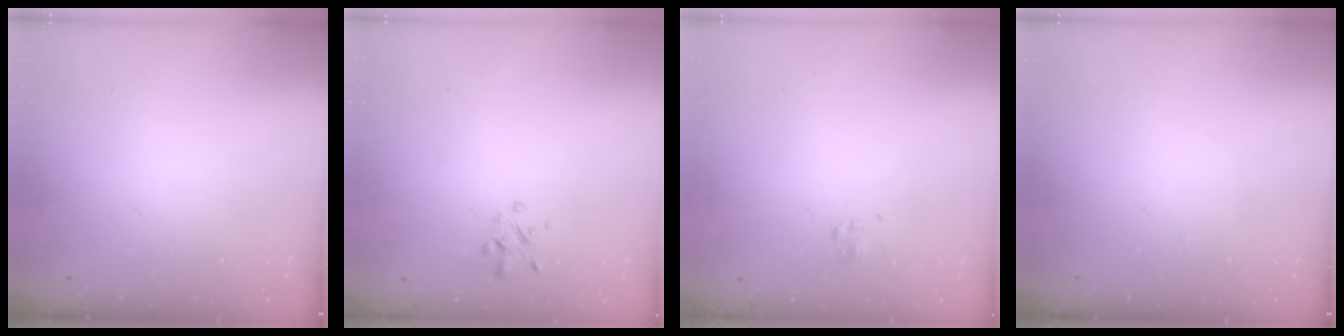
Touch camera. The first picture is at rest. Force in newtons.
{"total": 1.5, "press": 1.5, "slide": 0.3}
{"total": 2.6, "press": 2.5, "slide": 0.7}
{"total": 0.0}